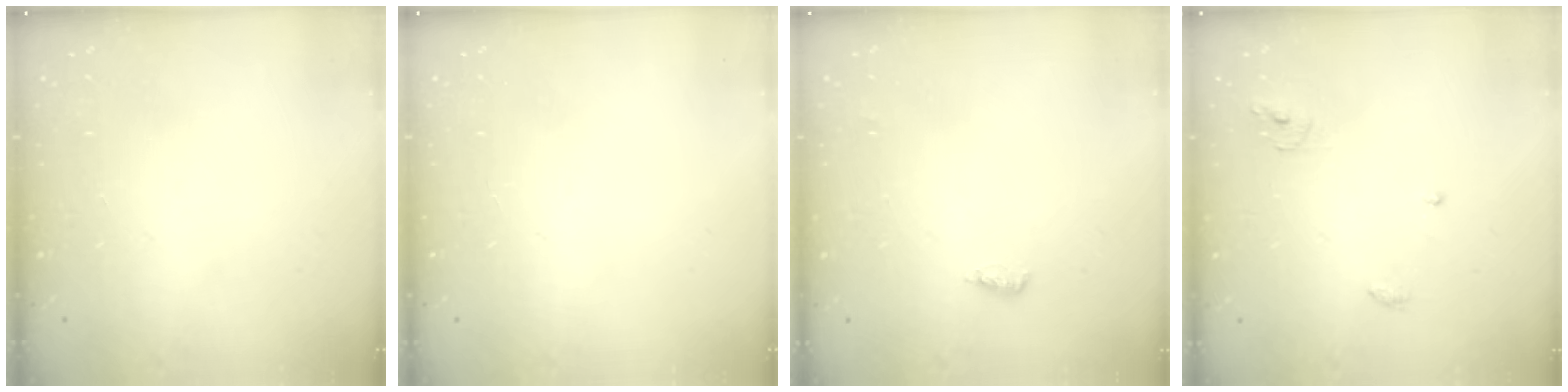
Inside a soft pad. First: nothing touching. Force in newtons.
{"total": 0.0}
{"total": 4.0, "press": 3.9, "slide": 1.1}
{"total": 4.1, "press": 4.0, "slide": 0.3}